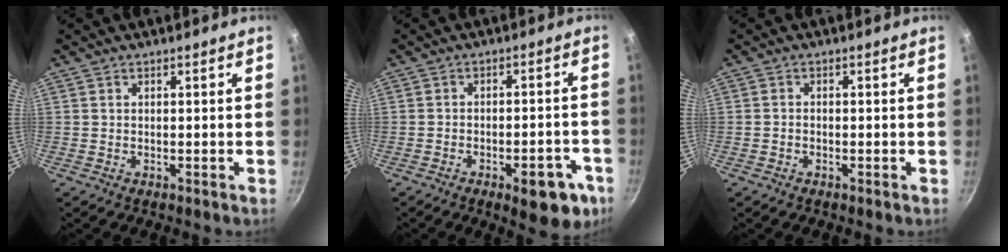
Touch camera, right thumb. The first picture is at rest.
{"total": 10.6, "force": [-5.0, 4.6, 8.1], "torque": [-0.065, 0.029, -0.054]}
{"total": 1.0, "force": [-0.6, 0.7, 0.4], "torque": [-0.010, 0.005, -0.012]}